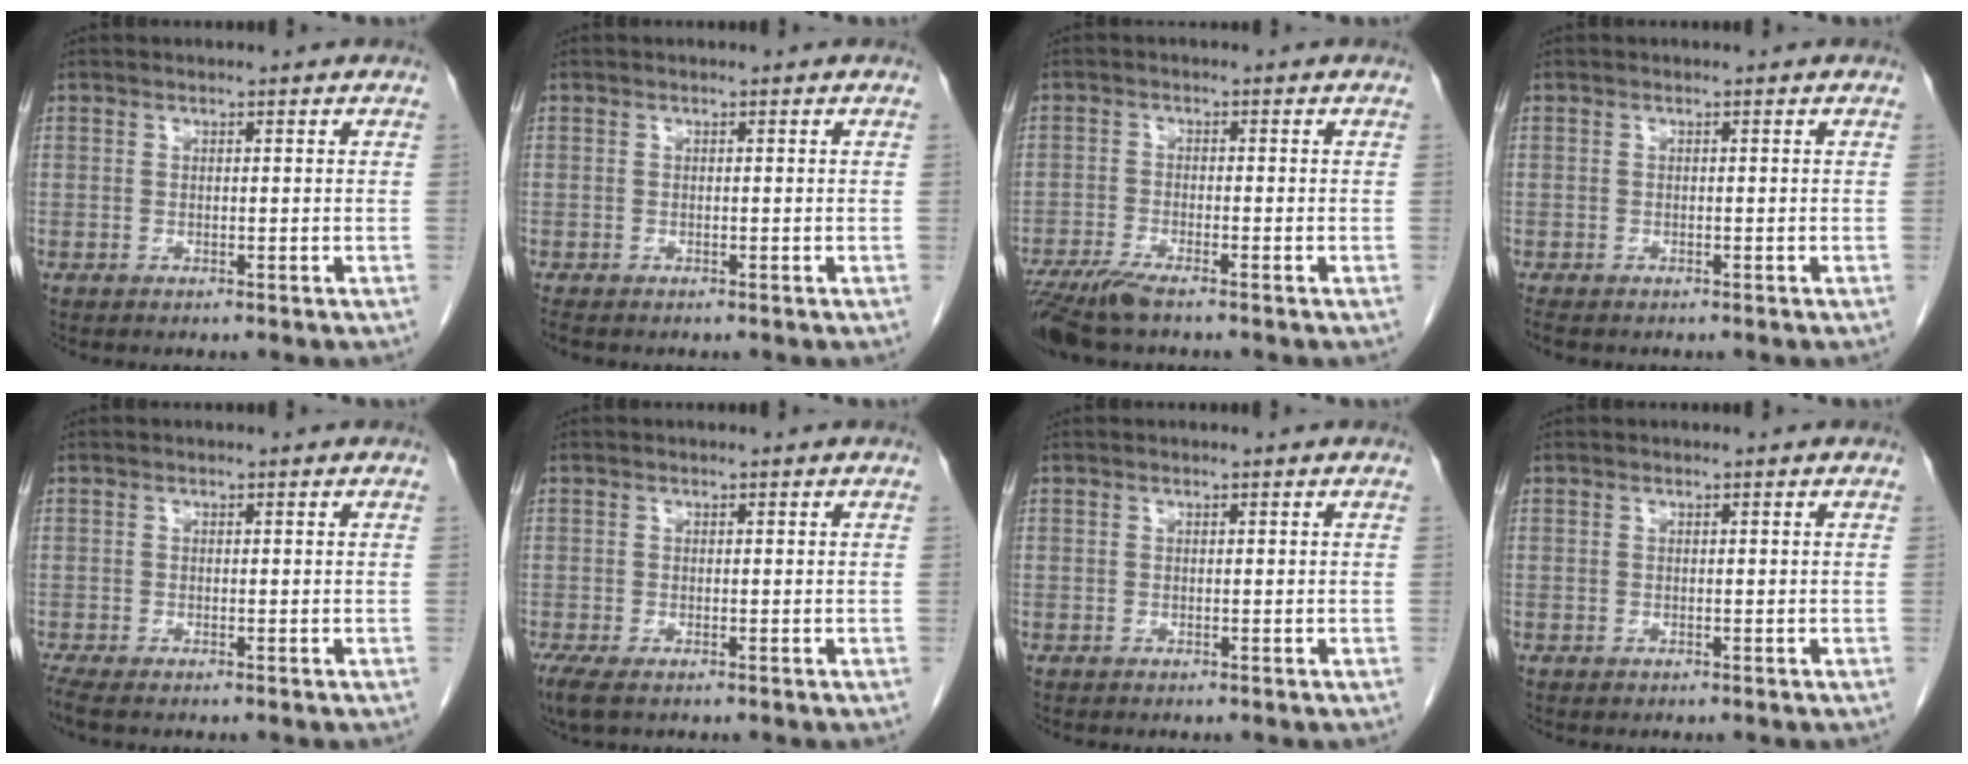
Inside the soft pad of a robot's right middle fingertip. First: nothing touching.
{"total": 1.1, "force": [-0.9, 0.3, 0.4], "torque": [-0.013, -0.003, -0.014]}
{"total": 6.3, "force": [-4.8, 0.5, 4.0], "torque": [-0.074, -0.017, -0.089]}
{"total": 1.9, "force": [-1.6, 0.7, 0.8], "torque": [-0.016, -0.005, -0.019]}
{"total": 1.8, "force": [-1.5, 0.1, 0.9], "torque": [-0.022, -0.007, -0.029]}
{"total": 4.0, "force": [-2.6, 1.4, 2.6], "torque": [-0.057, -0.015, -0.043]}
{"total": 0.0}
{"total": 0.0}